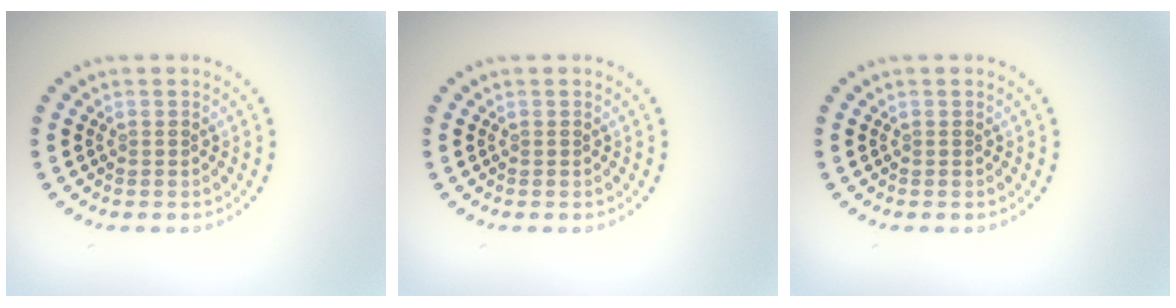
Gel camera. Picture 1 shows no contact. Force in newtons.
{"total": 0.0}
{"total": 0.0}